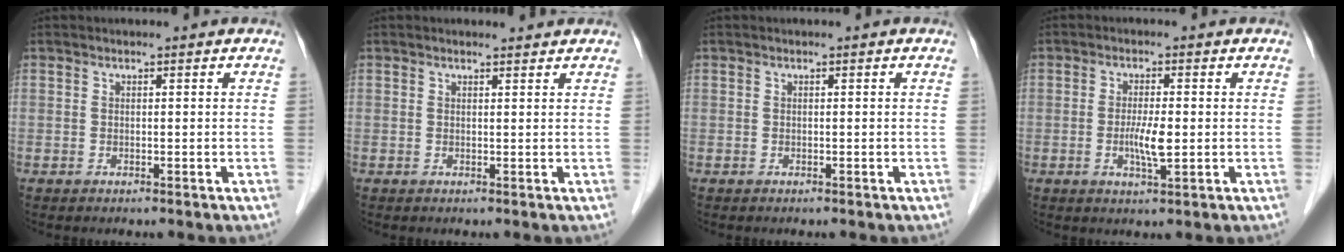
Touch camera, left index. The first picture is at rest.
{"total": 1.6, "force": [1.6, 0.1, 0.0], "torque": [-0.010, -0.001, 0.020]}
{"total": 0.0}
{"total": 3.9, "force": [-0.5, 0.6, 3.9], "torque": [-0.076, -0.006, -0.007]}